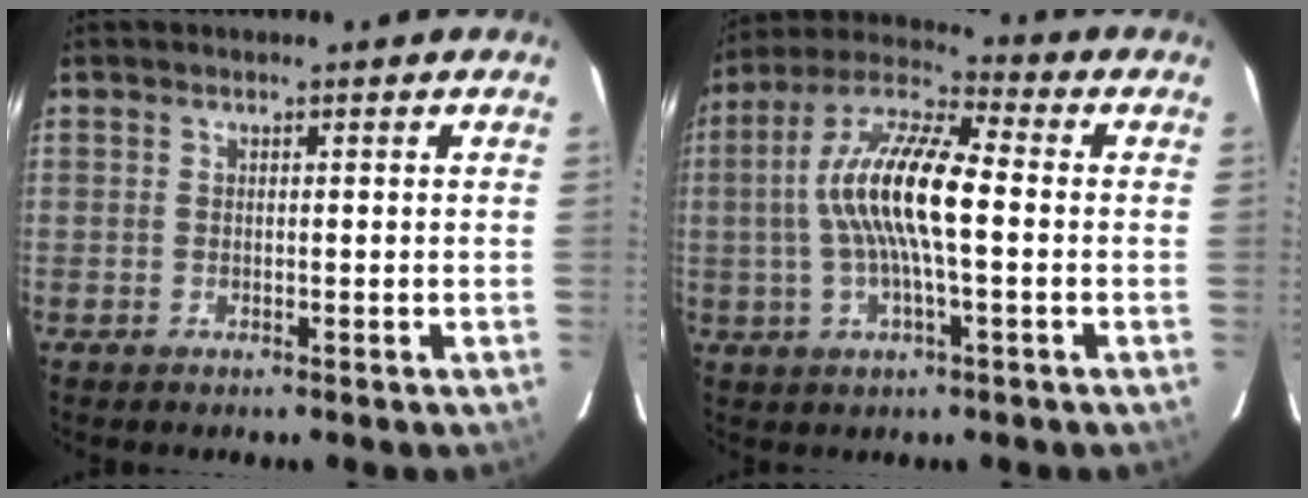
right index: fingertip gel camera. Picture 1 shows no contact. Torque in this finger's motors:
{"motor_torque": [1.96, -0.19, 1.06, 0.21]}